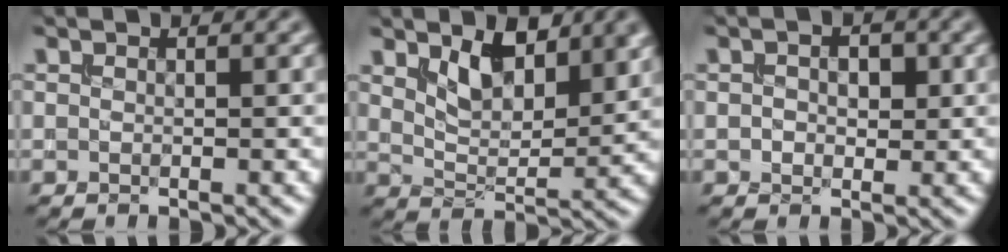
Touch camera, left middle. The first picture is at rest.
{"total": 5.0, "force": [2.8, 2.3, 3.4], "torque": [-0.069, -0.010, 0.041]}
{"total": 2.2, "force": [0.2, 1.5, 1.6], "torque": [-0.024, 0.001, 0.002]}